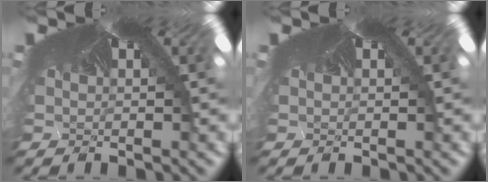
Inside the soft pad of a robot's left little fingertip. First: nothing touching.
{"total": 0.0}